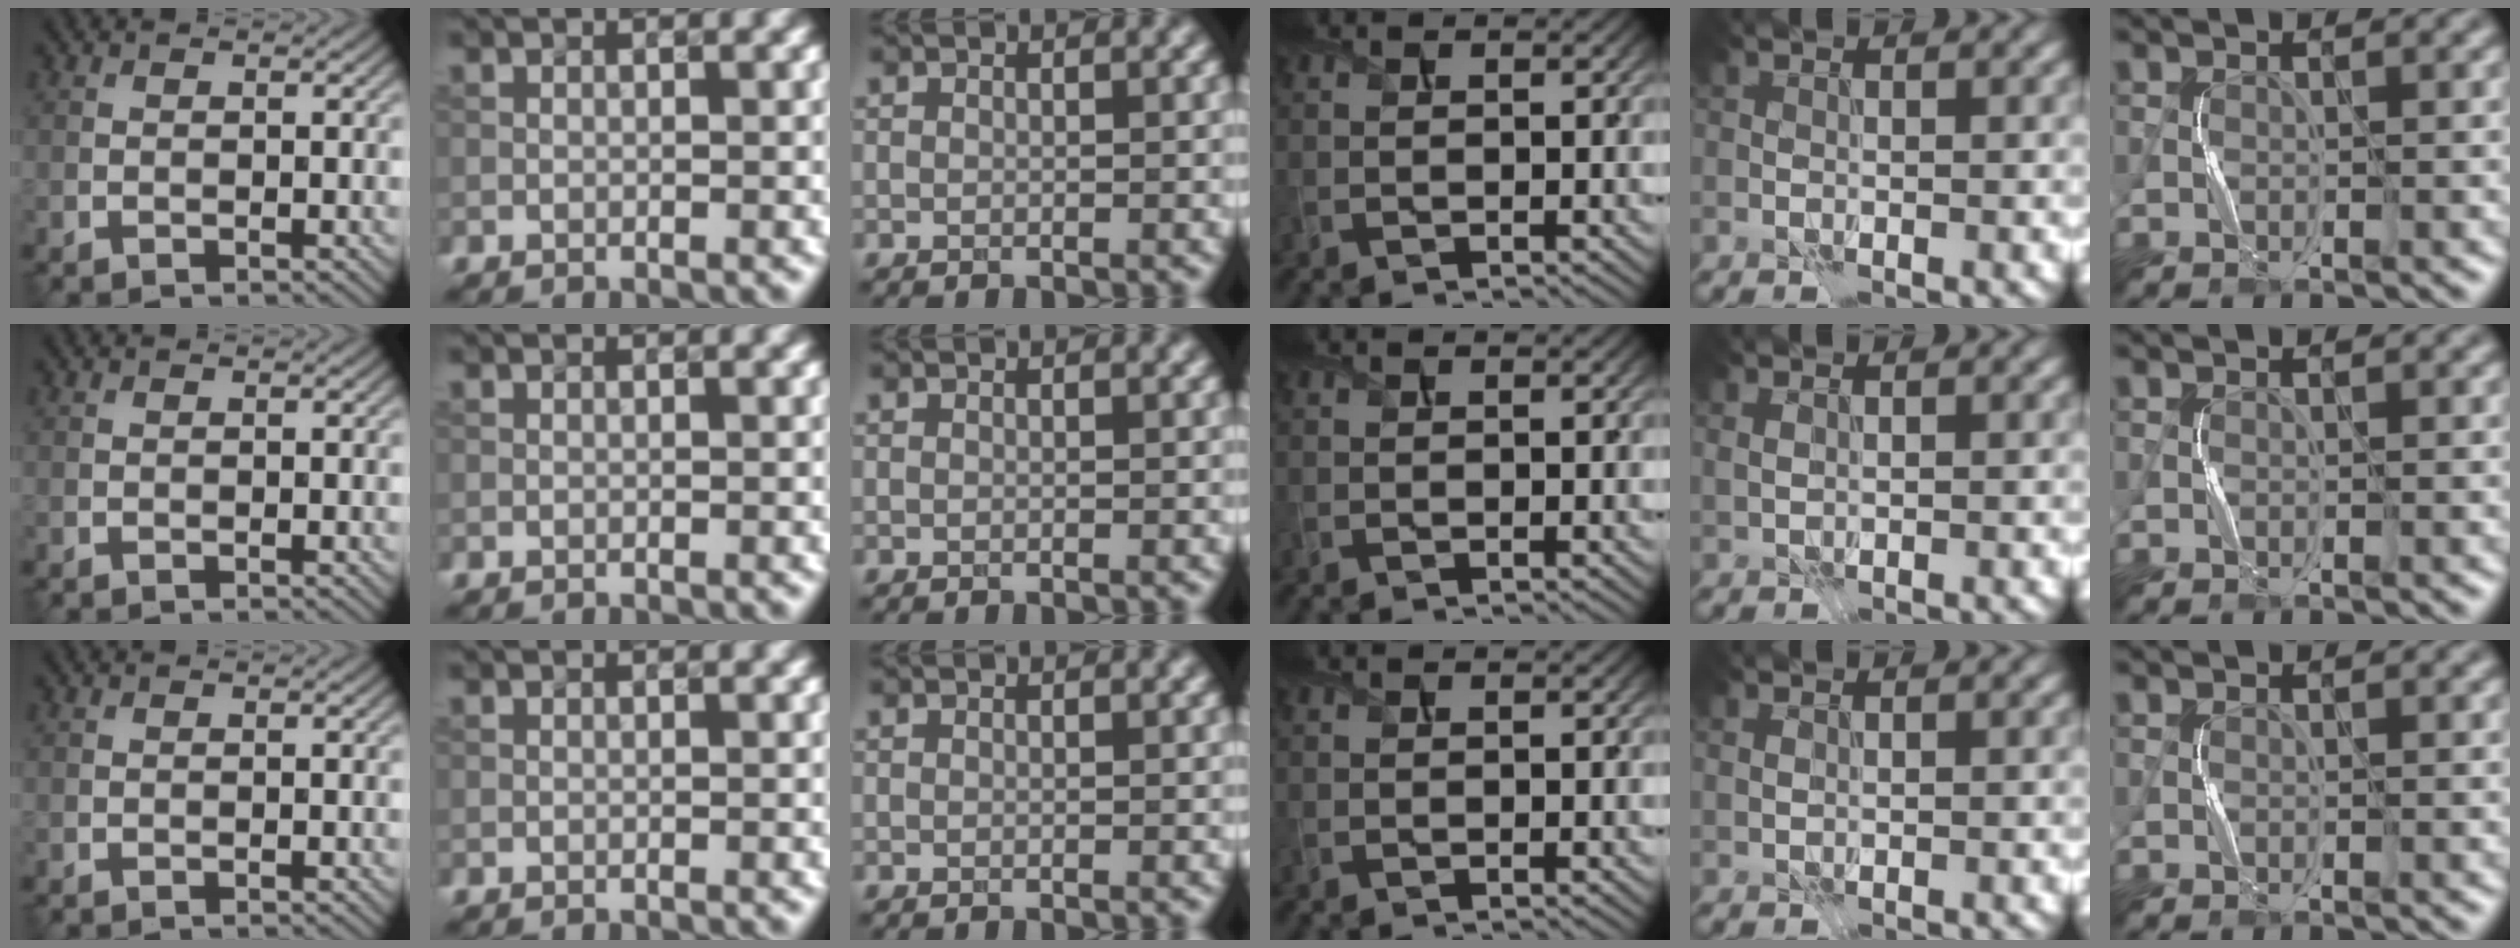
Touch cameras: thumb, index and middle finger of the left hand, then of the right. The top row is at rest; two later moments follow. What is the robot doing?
{"motion": "press", "object": "toy piano key"}